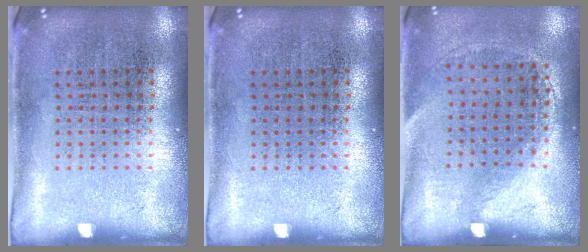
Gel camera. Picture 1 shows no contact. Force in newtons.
{"total": 0.0}
{"total": 1.4, "press": 1.0, "slide": 1.0}